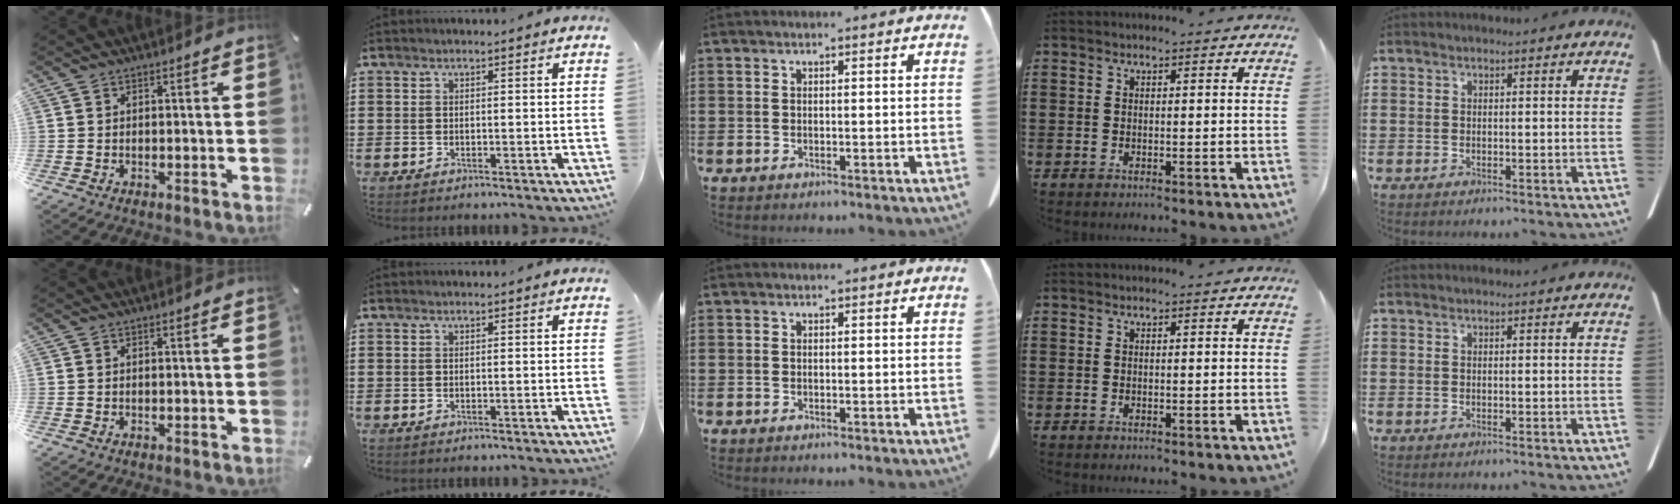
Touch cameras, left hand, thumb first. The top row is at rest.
{}